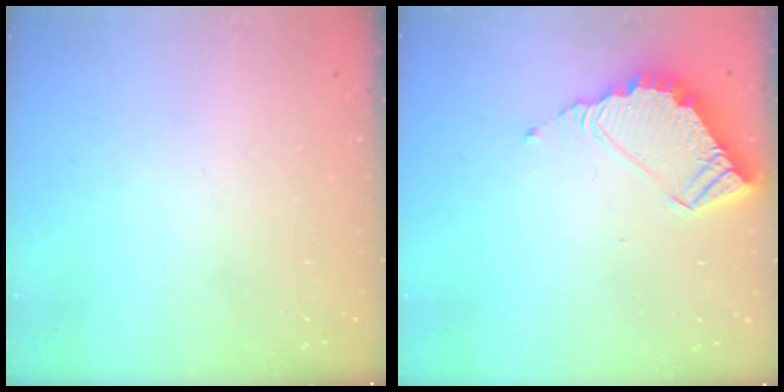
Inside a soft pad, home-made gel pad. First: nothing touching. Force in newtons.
{"total": 7.9, "press": 7.9, "slide": 0.1}